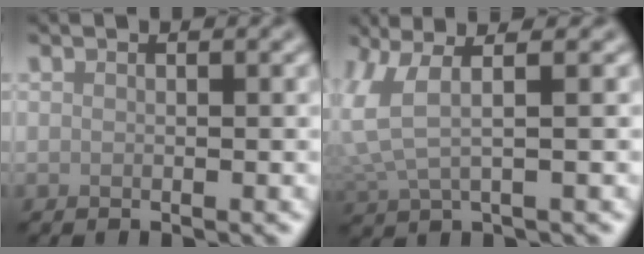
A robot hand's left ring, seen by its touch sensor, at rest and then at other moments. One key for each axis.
{"total": 4.0, "fx": 1.2, "fy": 1.1, "fz": 3.6, "tx": -0.092, "ty": 0.005, "tz": 0.027}